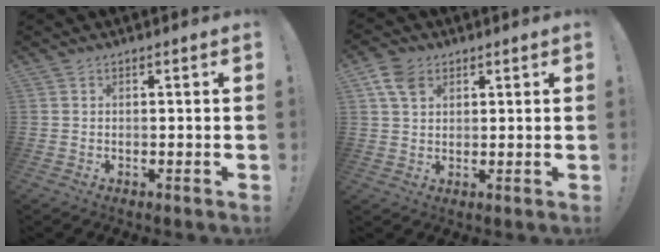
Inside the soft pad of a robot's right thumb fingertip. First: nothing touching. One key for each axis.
{"total": 6.7, "fx": 3.2, "fy": 4.6, "fz": 3.7, "tx": -0.071, "ty": 0.000, "tz": 0.066}